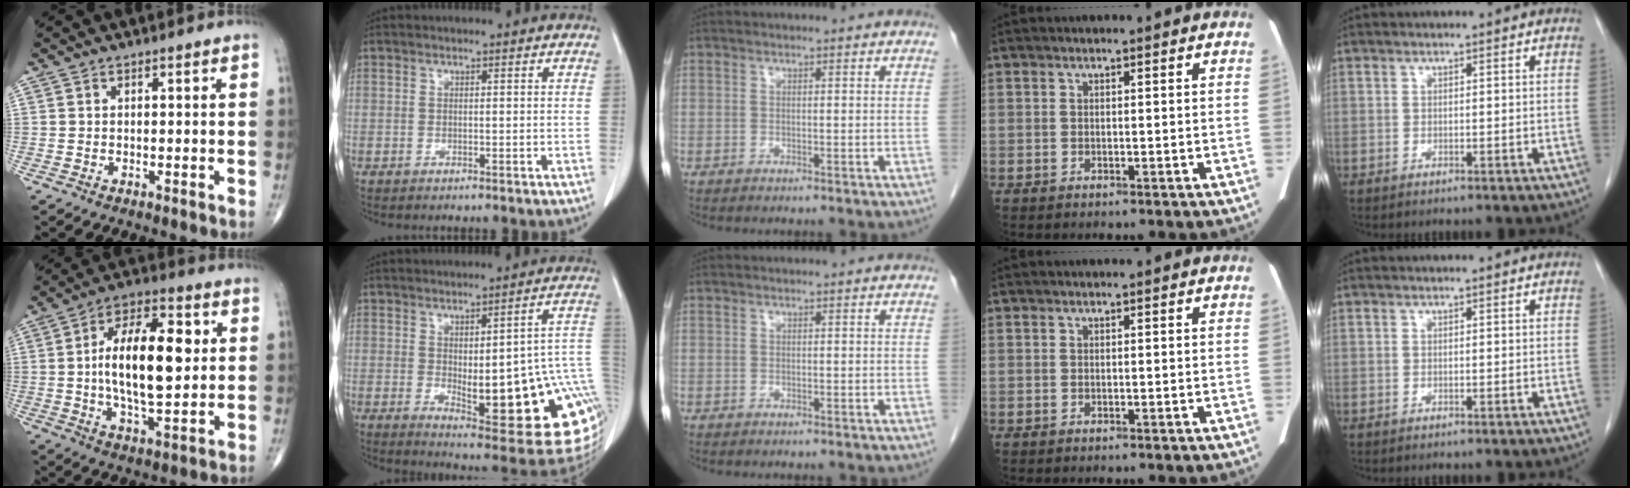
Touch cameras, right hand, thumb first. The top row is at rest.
{"thumb": {"total": 17.1, "force": [1.8, 7.6, 15.2], "torque": [-0.246, 0.005, 0.027]}, "index": {"total": 21.8, "force": [-2.4, 5.6, 21.0], "torque": [-0.179, 0.011, -0.005]}}